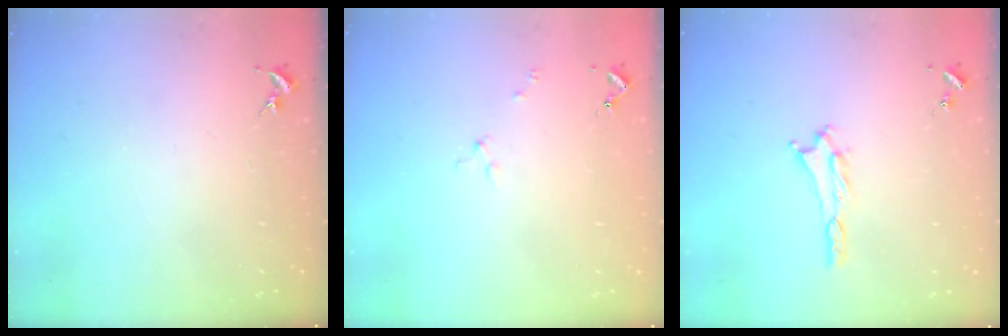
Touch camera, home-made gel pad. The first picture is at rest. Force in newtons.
{"total": 1.7, "press": 1.7, "slide": 0.3}
{"total": 1.3, "press": 1.3, "slide": 0.2}